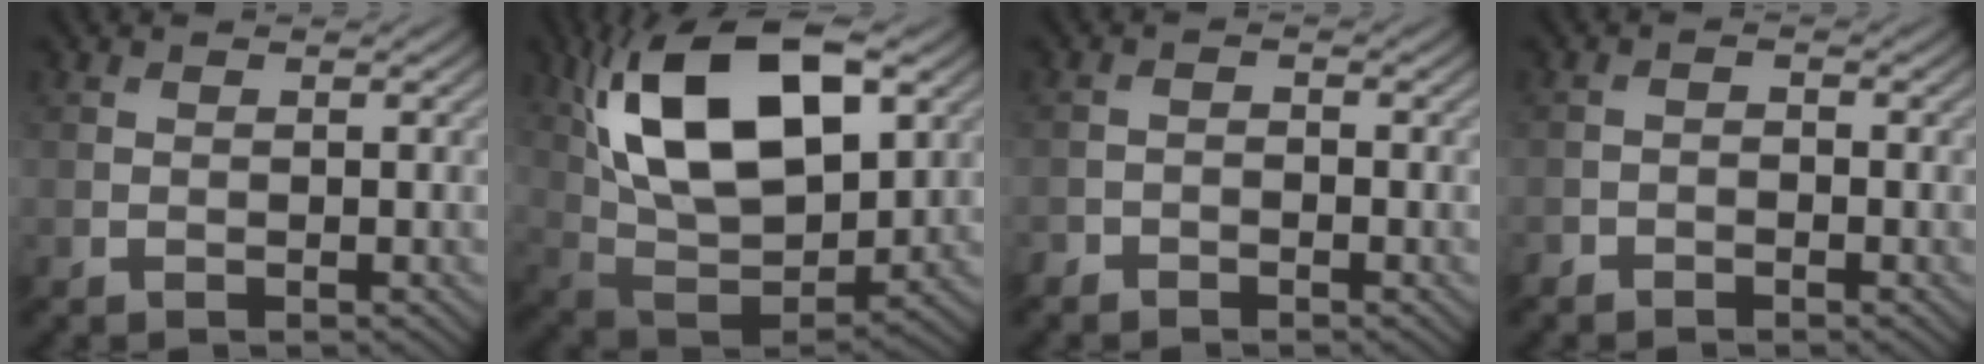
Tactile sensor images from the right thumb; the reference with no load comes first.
{"total": 18.4, "force": [6.5, 9.6, 14.3], "torque": [-0.283, 0.029, 0.105]}
{"total": 1.4, "force": [-1.2, 0.6, 0.3], "torque": [-0.005, 0.001, -0.028]}
{"total": 1.2, "force": [-1.1, 0.5, 0.3], "torque": [-0.006, 0.000, -0.024]}